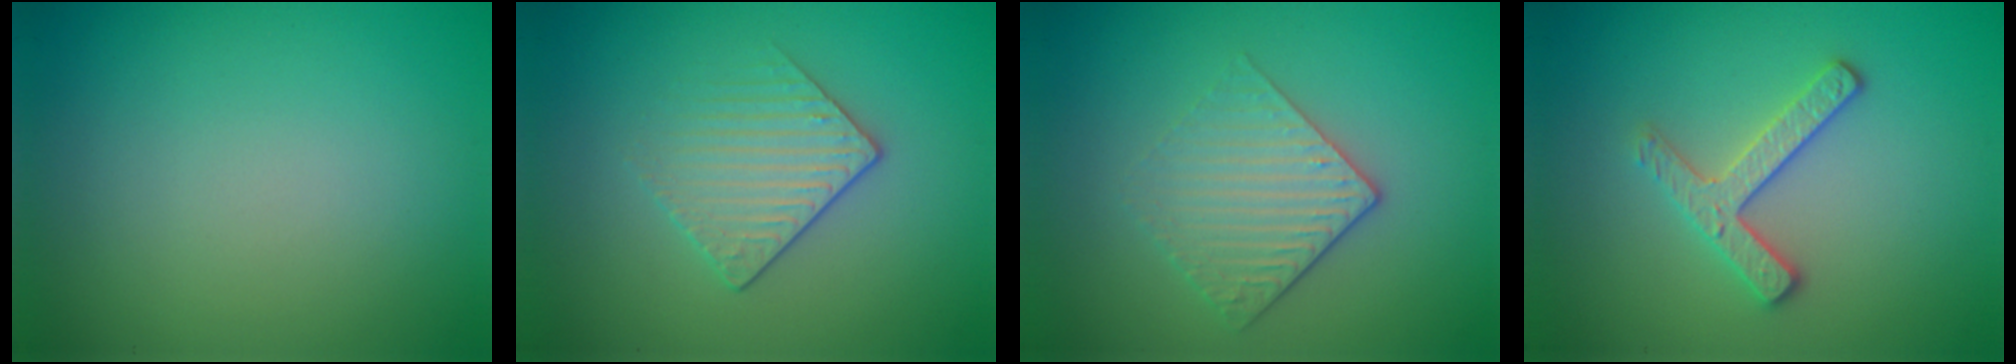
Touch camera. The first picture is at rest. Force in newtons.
{"total": 2.1, "press": 1.8, "slide": 1.1}
{"total": 3.1, "press": 2.6, "slide": 1.7}
{"total": 2.8, "press": 2.6, "slide": 1.1}